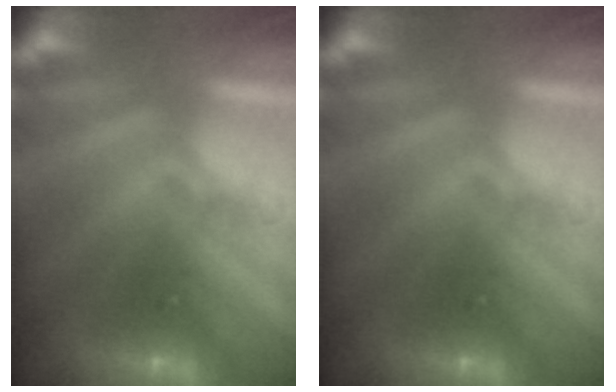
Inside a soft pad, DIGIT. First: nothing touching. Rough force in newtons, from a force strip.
{"total": 0.0}